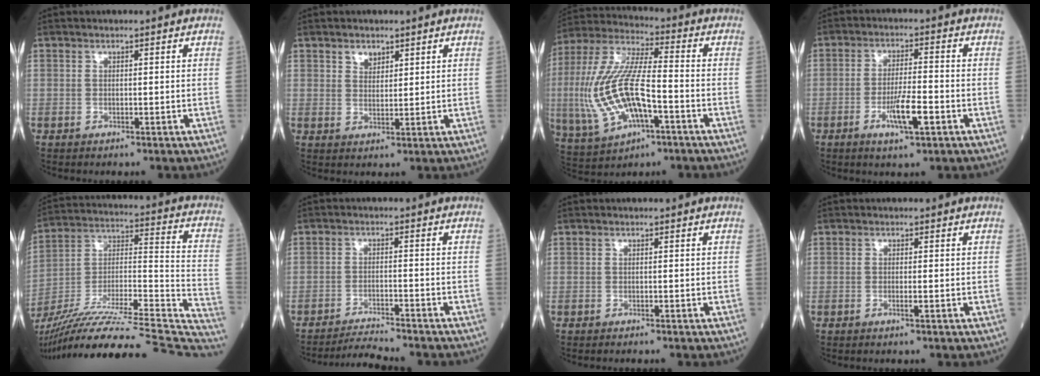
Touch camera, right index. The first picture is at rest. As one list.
[{"total": 2.3, "force": [1.6, 1.4, 1.0], "torque": [-0.016, -0.001, 0.029]}, {"total": 17.0, "force": [-3.7, 5.3, 15.7], "torque": [-0.353, -0.001, -0.064]}, {"total": 6.6, "force": [-2.7, 0.9, 6.0], "torque": [-0.107, -0.006, -0.045]}, {"total": 36.3, "force": [-30.2, 3.1, 19.8], "torque": [-0.281, -0.033, -0.452]}, {"total": 6.0, "force": [-5.7, -1.0, 1.4], "torque": [-0.025, -0.012, -0.094]}, {"total": 1.1, "force": [-1.0, 0.0, 0.6], "torque": [-0.006, 0.000, -0.013]}, {"total": 1.0, "force": [-0.4, -0.1, 0.9], "torque": [-0.015, -0.002, -0.006]}]